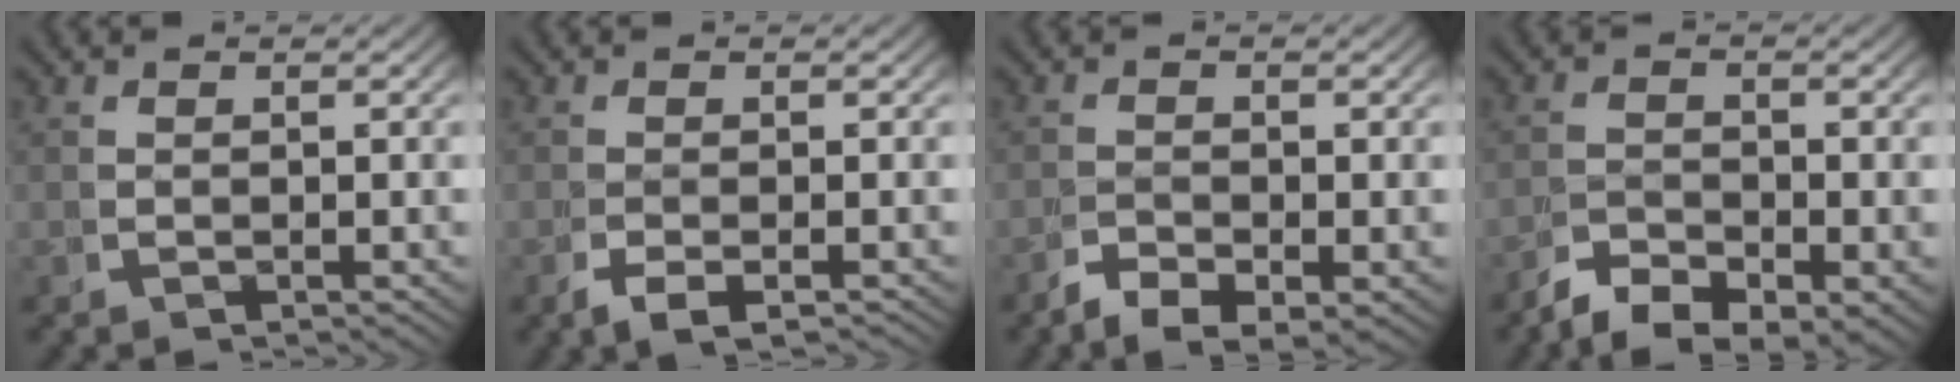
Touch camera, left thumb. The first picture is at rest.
{"total": 1.2, "force": [-1.0, -0.2, 0.8], "torque": [-0.006, 0.002, -0.015]}
{"total": 1.7, "force": [-1.3, 0.5, 1.0], "torque": [-0.001, -0.007, -0.027]}
{"total": 2.6, "force": [-2.2, 0.8, 1.2], "torque": [0.002, -0.005, -0.049]}